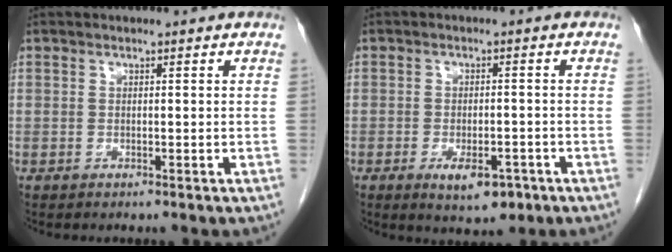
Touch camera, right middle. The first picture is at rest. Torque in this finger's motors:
{"motor_torque": [0.16, 0.12, 0.04, 0.04]}